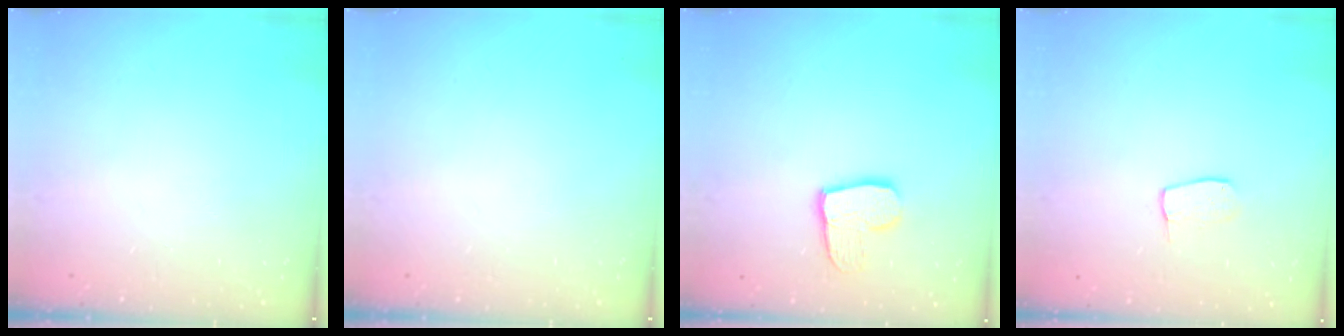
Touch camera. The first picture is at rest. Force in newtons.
{"total": 0.0}
{"total": 11.4, "press": 11.4, "slide": 1.0}
{"total": 5.9, "press": 5.9, "slide": 0.3}